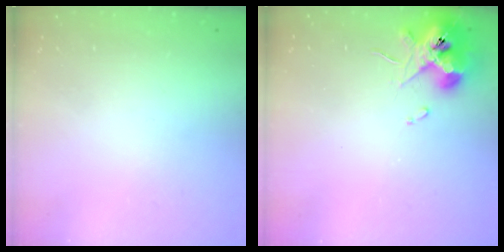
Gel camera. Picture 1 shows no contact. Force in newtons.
{"total": 10.5, "press": 10.4, "slide": 1.4}